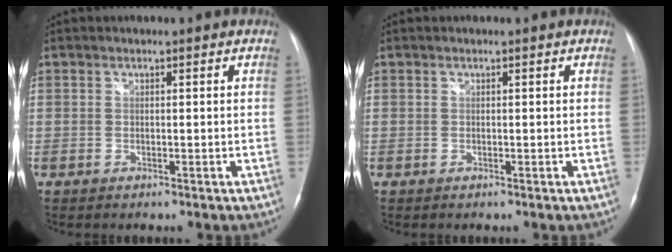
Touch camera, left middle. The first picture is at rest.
{"total": 0.0}